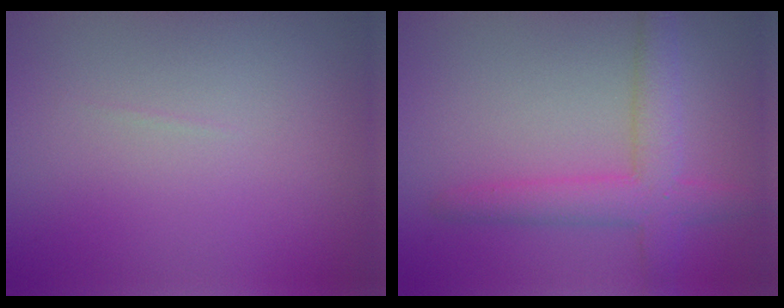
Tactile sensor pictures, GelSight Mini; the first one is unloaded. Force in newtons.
{"total": 4.5, "press": 4.5, "slide": 0.2}